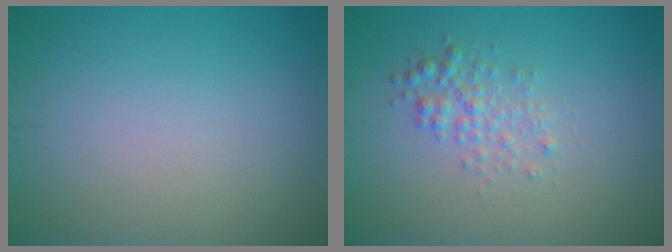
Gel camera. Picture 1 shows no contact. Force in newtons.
{"total": 2.0, "press": 2.0, "slide": 0.1}